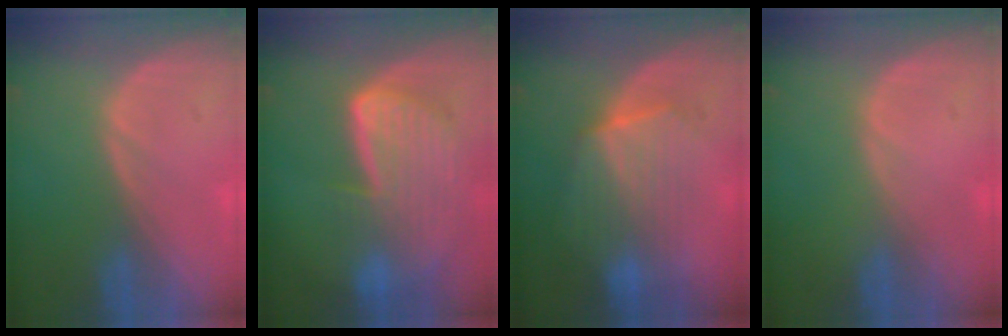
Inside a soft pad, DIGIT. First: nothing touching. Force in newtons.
{"total": 9.3, "press": 8.1, "slide": 4.6}
{"total": 7.0, "press": 6.9, "slide": 1.2}
{"total": 0.0}